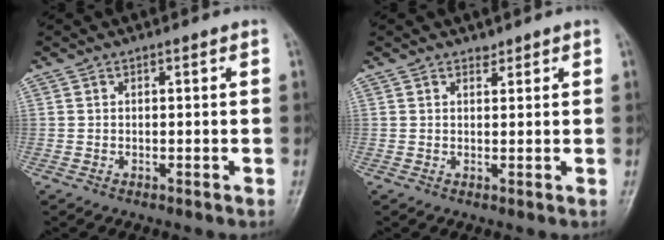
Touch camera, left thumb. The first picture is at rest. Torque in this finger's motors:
{"motor_torque": [0.33, -0.25, 0.24, 0.10, 0.01]}